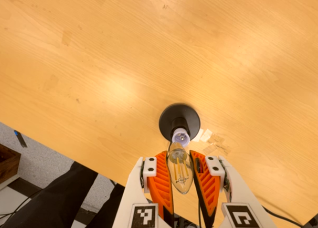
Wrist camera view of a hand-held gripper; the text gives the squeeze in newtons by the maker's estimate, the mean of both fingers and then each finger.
{"total": 19.2, "left": 21.3, "right": 17.1}